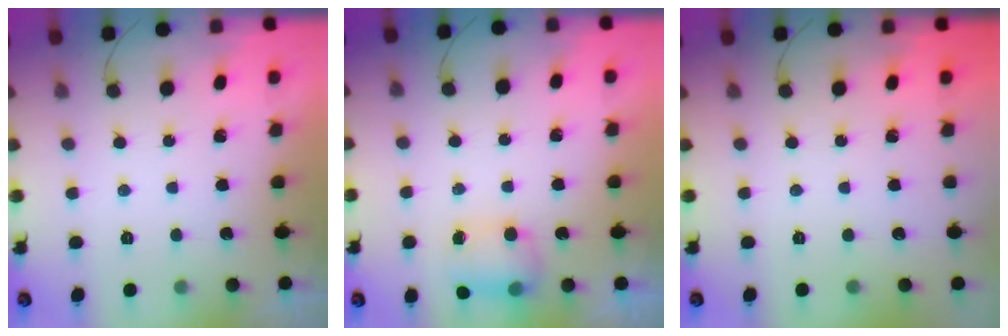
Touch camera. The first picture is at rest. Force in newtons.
{"total": 6.6, "press": 6.5, "slide": 0.9}
{"total": 0.0}